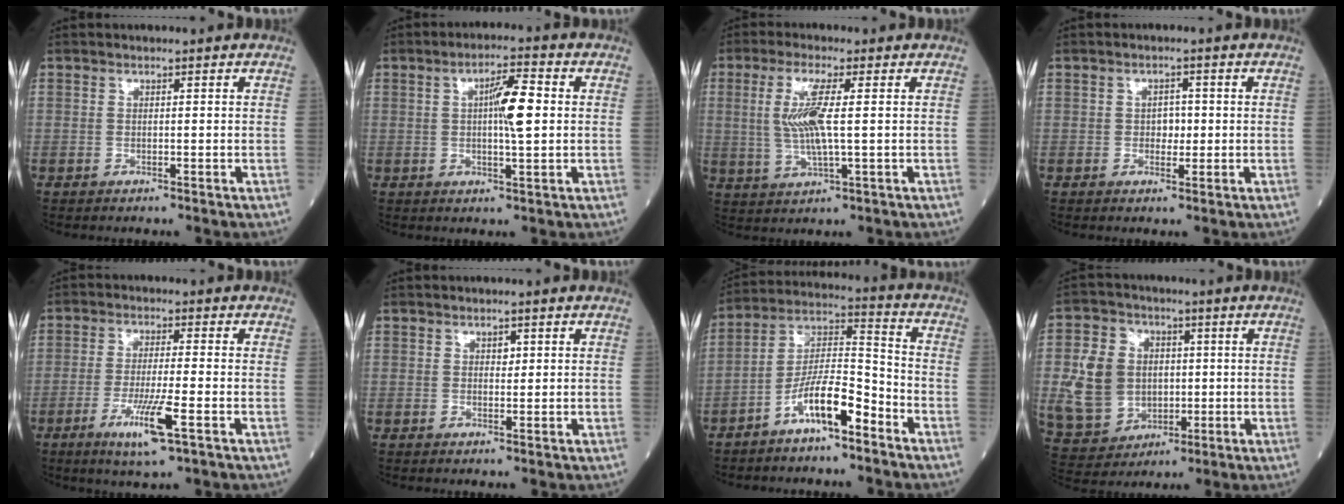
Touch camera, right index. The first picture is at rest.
{"total": 6.5, "force": [0.7, 0.8, 6.4], "torque": [-0.106, 0.008, 0.010]}
{"total": 7.1, "force": [1.0, 0.8, 7.0], "torque": [-0.156, -0.002, 0.019]}
{"total": 2.2, "force": [-0.1, 1.5, 1.6], "torque": [-0.018, 0.003, -0.001]}
{"total": 7.8, "force": [-3.4, 0.0, 7.0], "torque": [-0.132, -0.019, -0.060]}
{"total": 1.1, "force": [0.4, 0.7, 0.7], "torque": [-0.007, -0.002, 0.006]}
{"total": 10.2, "force": [-6.1, 2.2, 7.9], "torque": [-0.154, 0.014, -0.114]}
{"total": 11.6, "force": [0.1, 9.6, 6.4], "torque": [-0.160, 0.024, 0.017]}